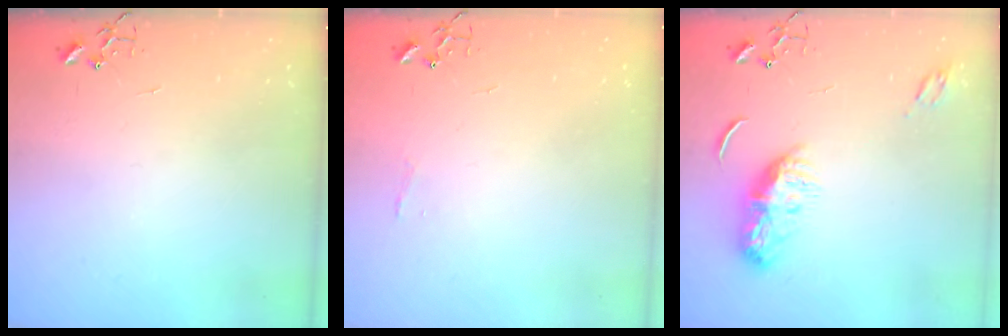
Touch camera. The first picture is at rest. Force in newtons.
{"total": 3.7, "press": 3.7, "slide": 0.4}
{"total": 10.4, "press": 10.4, "slide": 0.0}